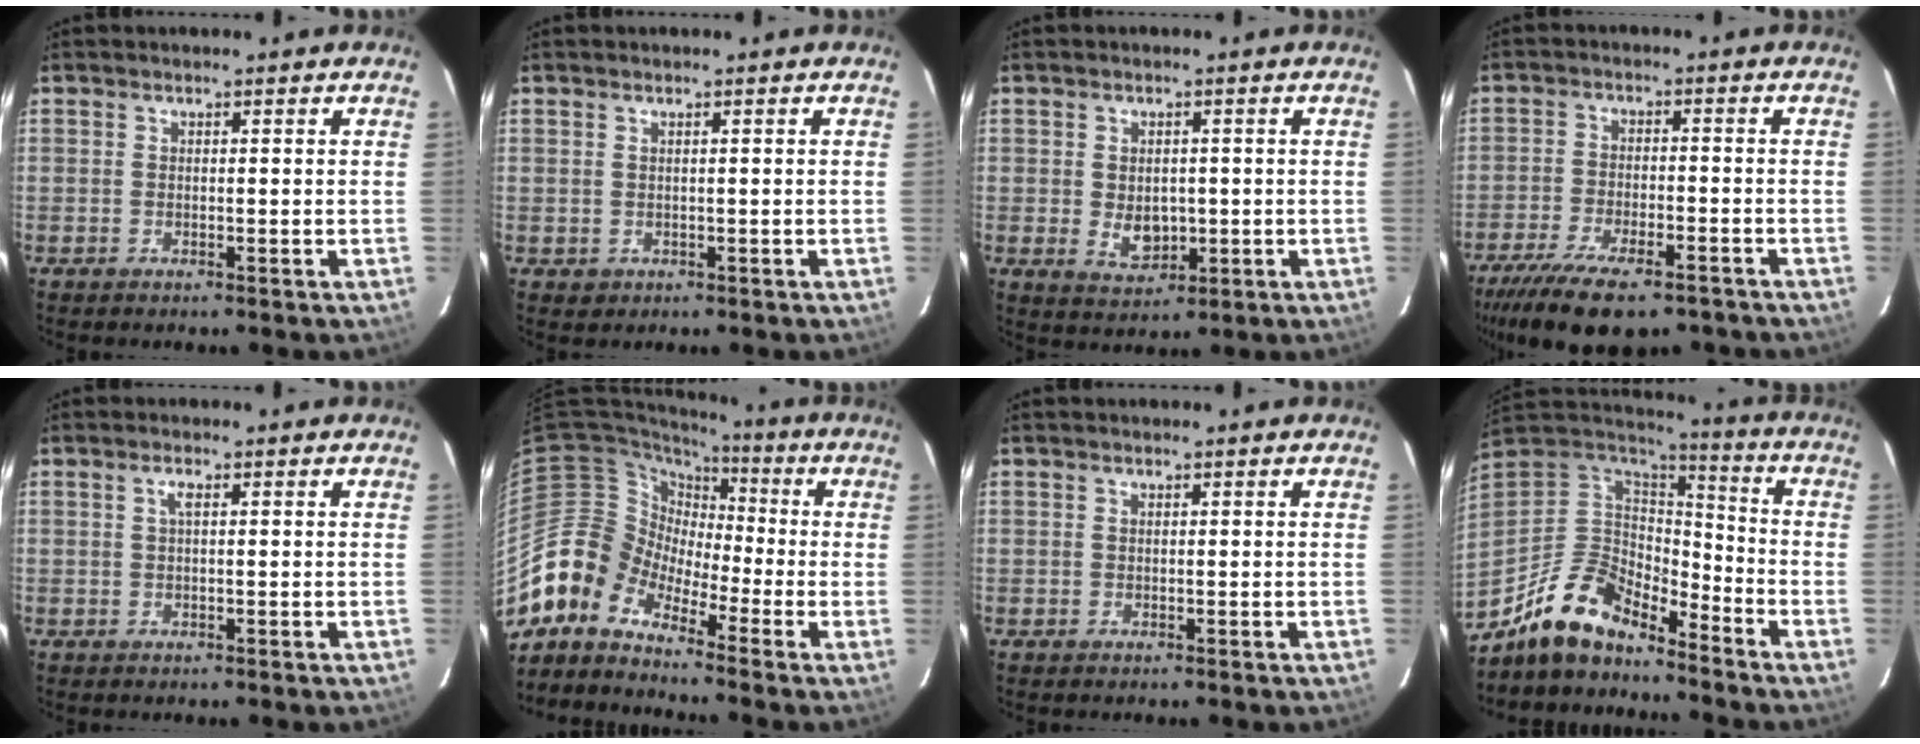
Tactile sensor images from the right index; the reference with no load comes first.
{"total": 1.2, "force": [0.2, 1.1, 0.2], "torque": [0.003, 0.003, 0.007]}
{"total": 5.2, "force": [-0.5, 3.8, 3.5], "torque": [-0.060, -0.007, 0.002]}
{"total": 16.6, "force": [-12.4, 5.7, 9.5], "torque": [-0.200, -0.040, -0.197]}
{"total": 1.2, "force": [0.3, 0.2, 1.2], "torque": [-0.023, 0.004, 0.003]}
{"total": 7.9, "force": [-5.8, 5.4, 0.2], "torque": [-0.010, 0.037, -0.142]}
{"total": 0.0}
{"total": 14.9, "force": [-12.0, 5.3, 6.9], "torque": [-0.148, 0.004, -0.229]}